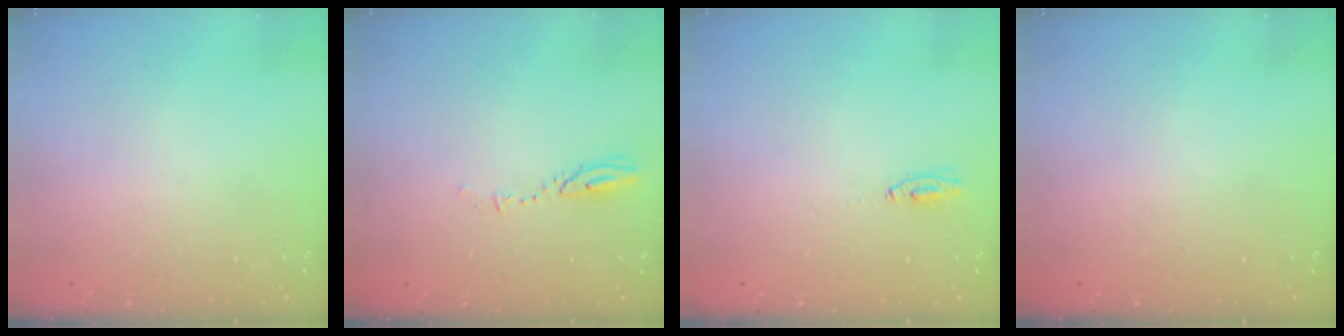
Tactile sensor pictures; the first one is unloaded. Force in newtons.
{"total": 3.3, "press": 3.3, "slide": 0.3}
{"total": 3.4, "press": 3.1, "slide": 1.4}
{"total": 0.0}